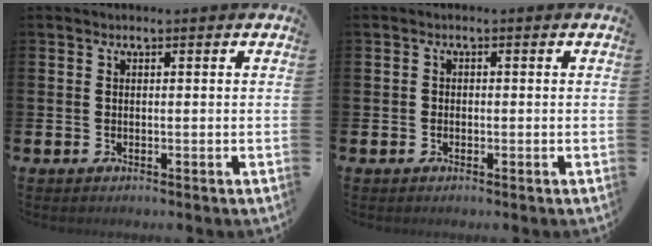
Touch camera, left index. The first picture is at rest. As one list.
[{"total": 0.9, "force": [-0.5, 0.7, 0.2], "torque": [-0.008, 0.004, -0.010]}]